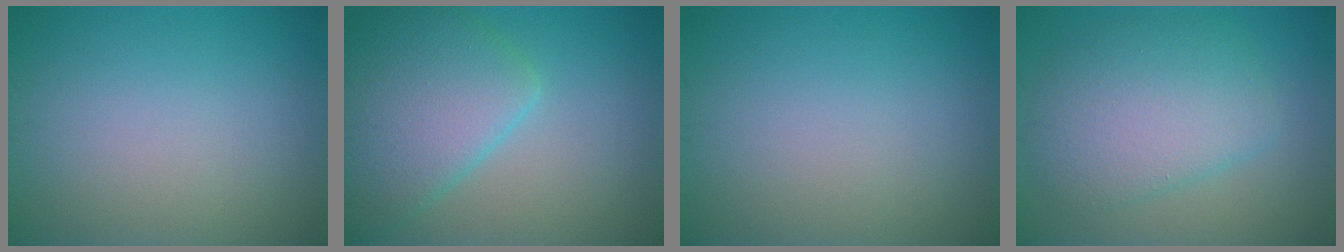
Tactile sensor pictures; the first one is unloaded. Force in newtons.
{"total": 7.2, "press": 7.2, "slide": 0.3}
{"total": 0.0}
{"total": 6.0, "press": 6.0, "slide": 0.2}